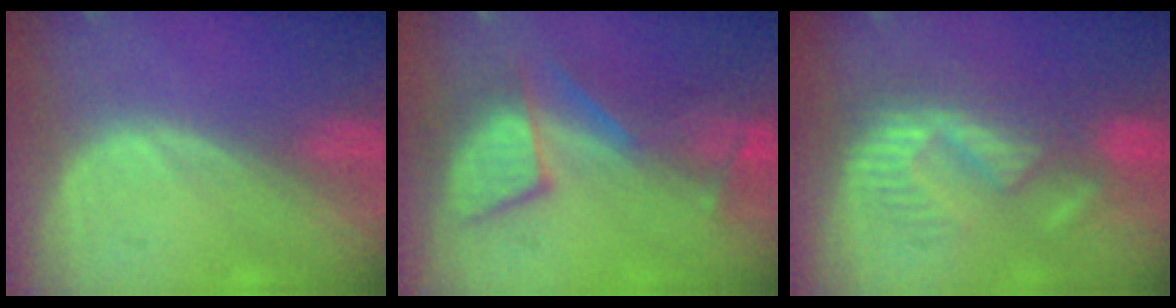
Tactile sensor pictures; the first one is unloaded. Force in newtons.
{"total": 8.5, "press": 8.5, "slide": 0.2}
{"total": 8.6, "press": 8.2, "slide": 2.6}